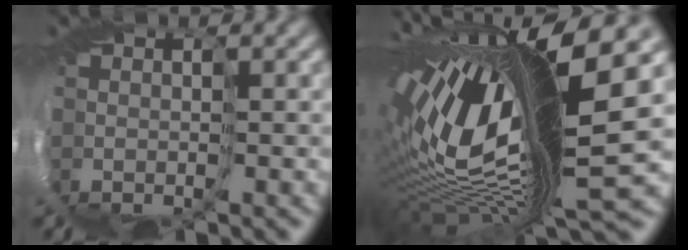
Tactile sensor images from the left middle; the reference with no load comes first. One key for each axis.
{"total": 13.5, "fx": 3.5, "fy": 3.7, "fz": 12.5, "tx": -0.276, "ty": -0.012, "tz": 0.064}